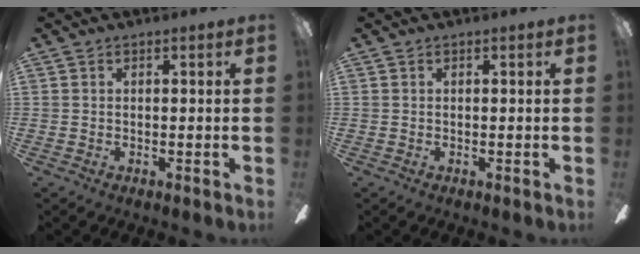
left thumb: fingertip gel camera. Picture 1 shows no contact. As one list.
[{"total": 0.0}]